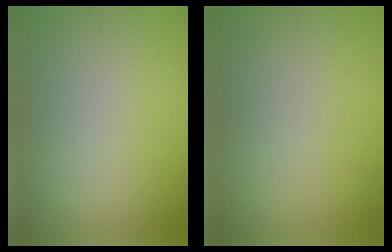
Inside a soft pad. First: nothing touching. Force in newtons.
{"total": 0.0}